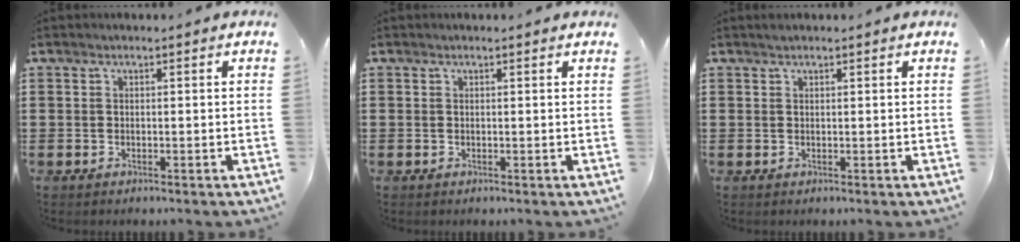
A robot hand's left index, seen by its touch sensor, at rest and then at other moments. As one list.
[{"total": 0.0}, {"total": 0.5, "force": [0.4, 0.1, 0.3], "torque": [-0.006, 0.000, 0.009]}]